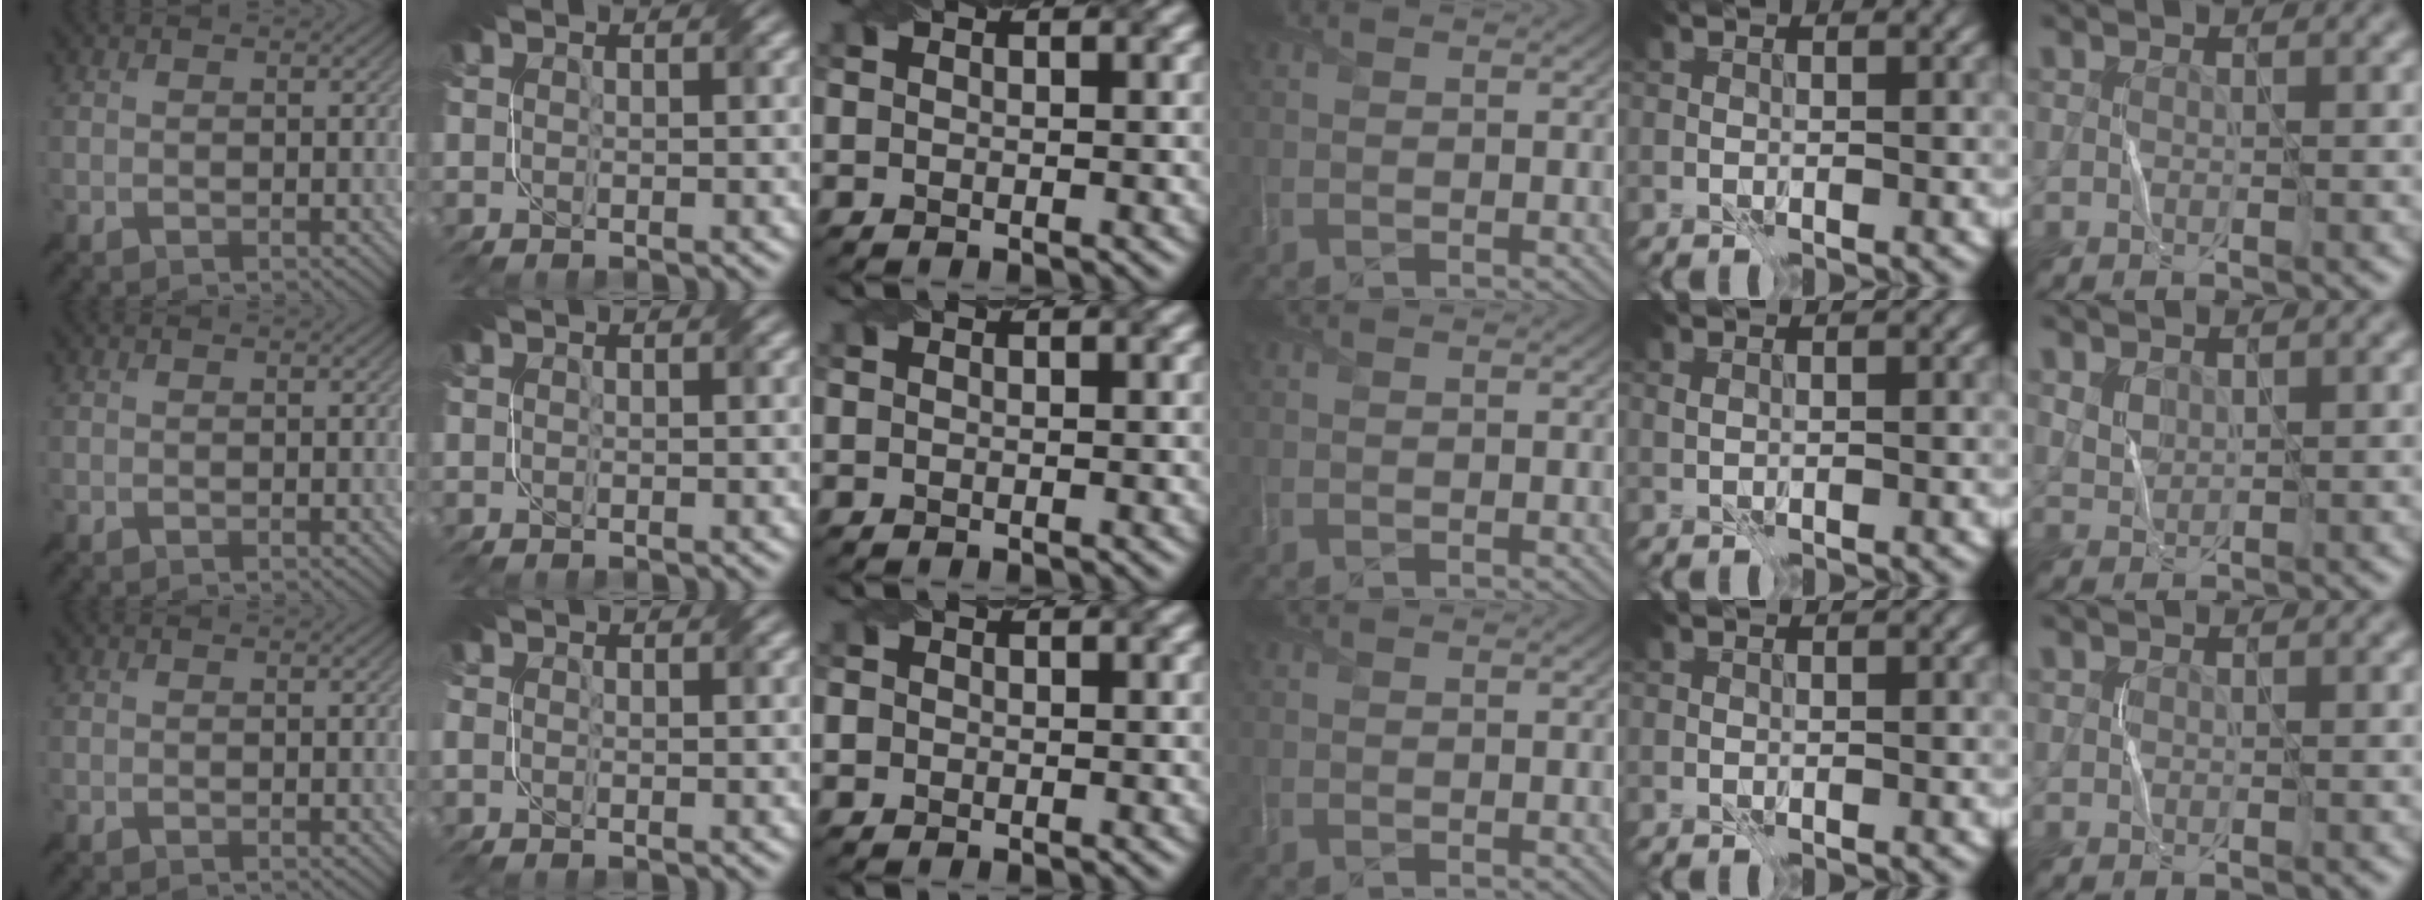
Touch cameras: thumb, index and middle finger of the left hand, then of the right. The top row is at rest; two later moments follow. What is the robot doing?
{"motion": "fold", "object": "file"}